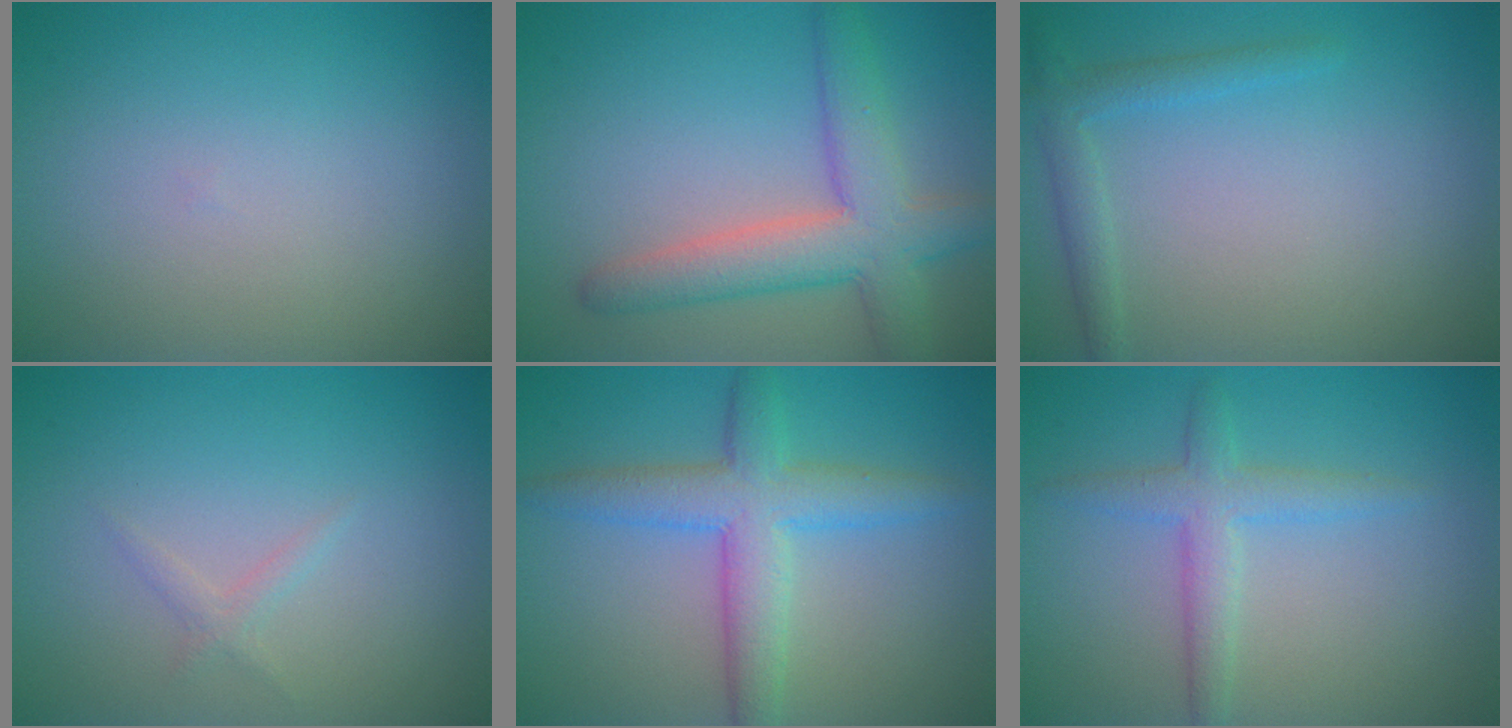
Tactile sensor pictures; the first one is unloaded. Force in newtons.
{"total": 6.0, "press": 6.0, "slide": 0.4}
{"total": 2.0, "press": 2.0, "slide": 0.1}
{"total": 0.9, "press": 0.9, "slide": 0.0}
{"total": 5.2, "press": 5.2, "slide": 0.3}
{"total": 2.7, "press": 2.7, "slide": 0.1}